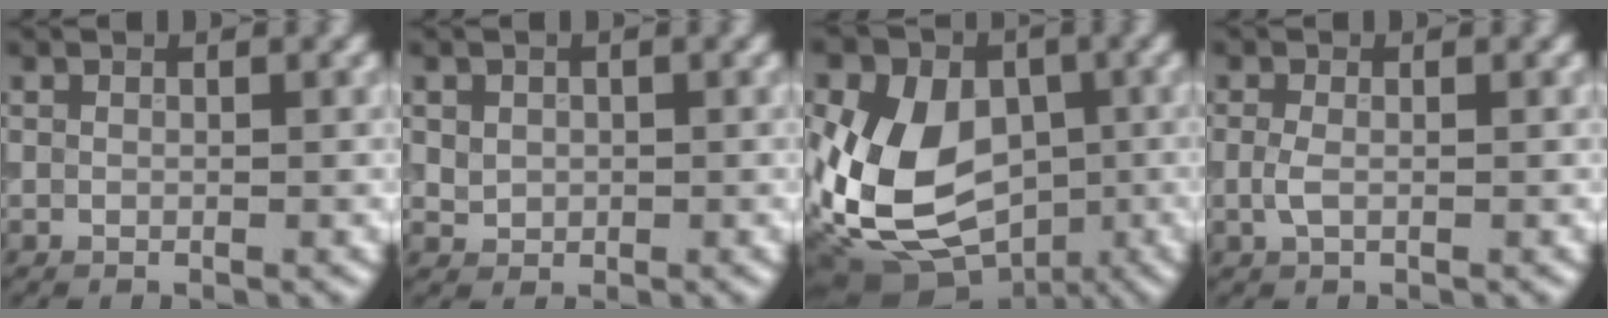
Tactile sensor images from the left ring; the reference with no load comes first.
{"total": 1.4, "force": [0.2, 1.3, 0.5], "torque": [-0.004, -0.005, 0.008]}
{"total": 14.6, "force": [-2.1, 11.1, 9.3], "torque": [-0.167, 0.003, -0.052]}
{"total": 1.3, "force": [-0.1, 0.6, 1.1], "torque": [-0.029, -0.002, -0.005]}